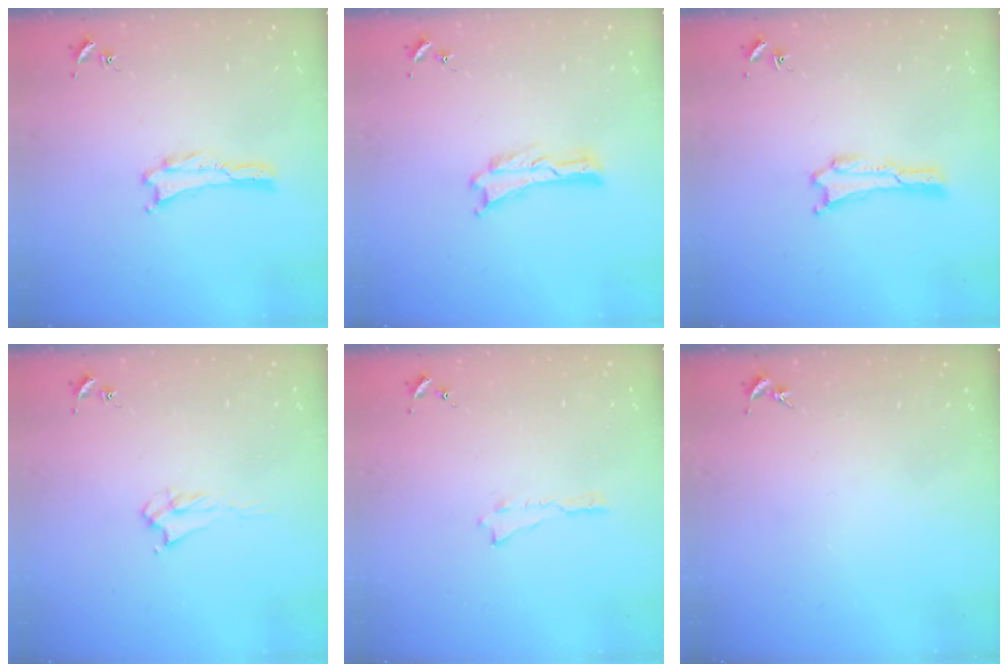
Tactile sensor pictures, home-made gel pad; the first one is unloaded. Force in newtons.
{"total": 0.0}
{"total": 0.0}
{"total": 2.2, "press": 2.2, "slide": 0.4}
{"total": 0.0}
{"total": 0.0}